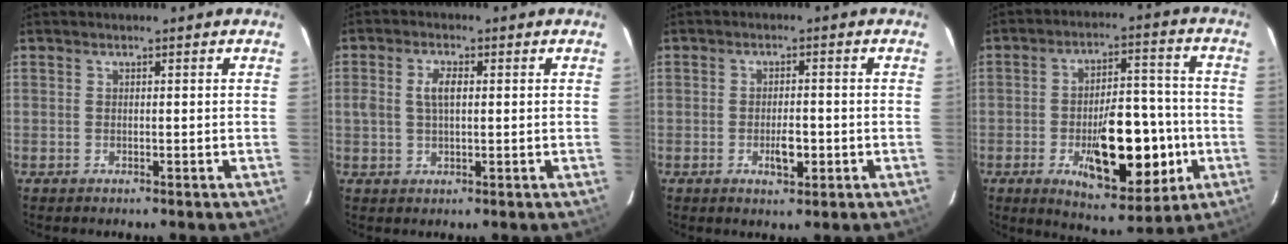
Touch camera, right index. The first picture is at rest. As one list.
[{"total": 3.8, "force": [0.6, 1.8, 3.3], "torque": [-0.064, 0.006, 0.013]}, {"total": 4.0, "force": [-1.3, 1.7, 3.4], "torque": [-0.062, -0.003, -0.019]}, {"total": 17.3, "force": [-5.2, 7.8, 14.5], "torque": [-0.233, 0.007, -0.062]}]